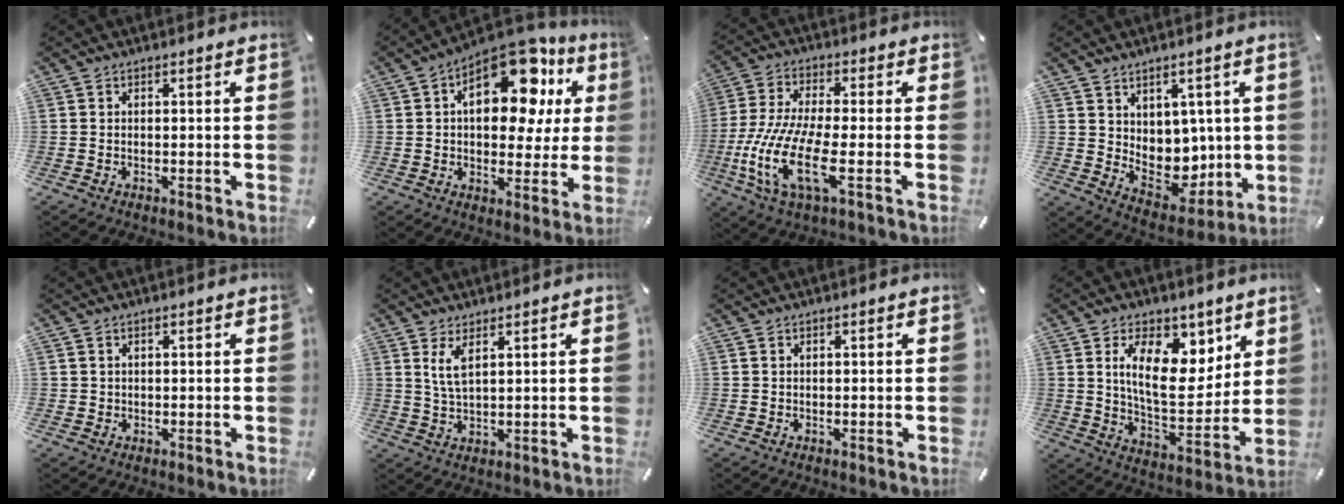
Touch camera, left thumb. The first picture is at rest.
{"total": 19.0, "force": [7.6, 10.7, 13.8], "torque": [-0.189, -0.044, 0.127]}
{"total": 15.0, "force": [-4.6, 4.7, 13.4], "torque": [-0.304, -0.022, -0.086]}
{"total": 7.8, "force": [3.3, 6.7, 2.4], "torque": [-0.034, -0.046, 0.073]}
{"total": 1.0, "force": [0.3, 0.9, 0.0], "torque": [0.001, 0.004, 0.005]}
{"total": 4.6, "force": [2.6, 1.5, 3.5], "torque": [-0.076, 0.001, 0.046]}
{"total": 0.0}
{"total": 15.5, "force": [6.6, 9.1, 10.7], "torque": [-0.160, -0.034, 0.116]}